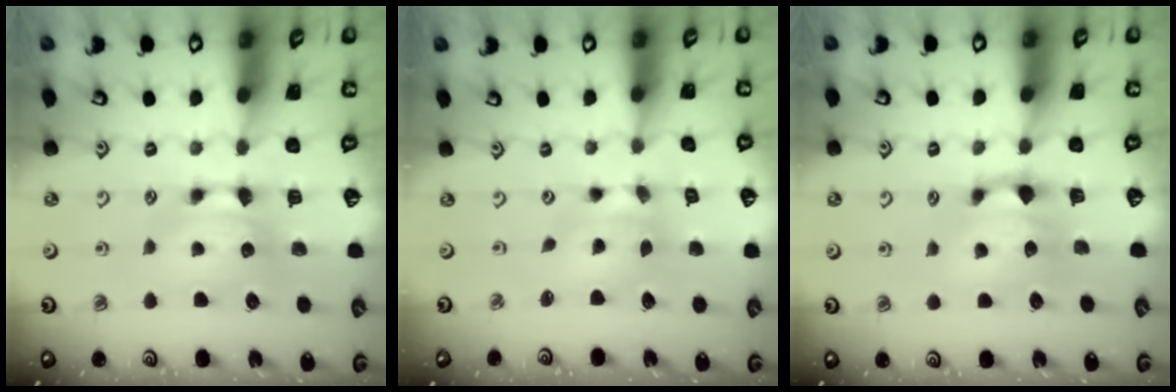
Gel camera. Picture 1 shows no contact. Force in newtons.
{"total": 2.7, "press": 2.3, "slide": 1.4}
{"total": 1.0, "press": 0.2, "slide": 0.9}